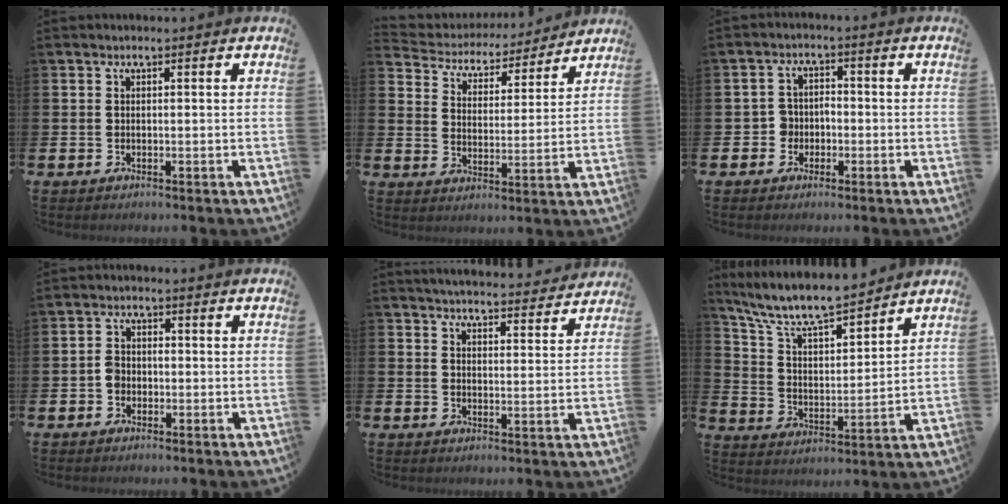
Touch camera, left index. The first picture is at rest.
{"total": 4.7, "force": [4.4, 1.6, 0.0], "torque": [-0.023, -0.045, 0.069]}
{"total": 3.1, "force": [-1.5, 2.7, 0.5], "torque": [-0.011, 0.003, -0.037]}
{"total": 2.3, "force": [-0.6, 2.0, 1.0], "torque": [-0.008, 0.003, -0.018]}
{"total": 4.8, "force": [4.8, 0.4, 0.1], "torque": [-0.001, -0.042, 0.081]}
{"total": 8.9, "force": [8.3, 1.3, 3.0], "torque": [-0.093, -0.055, 0.146]}